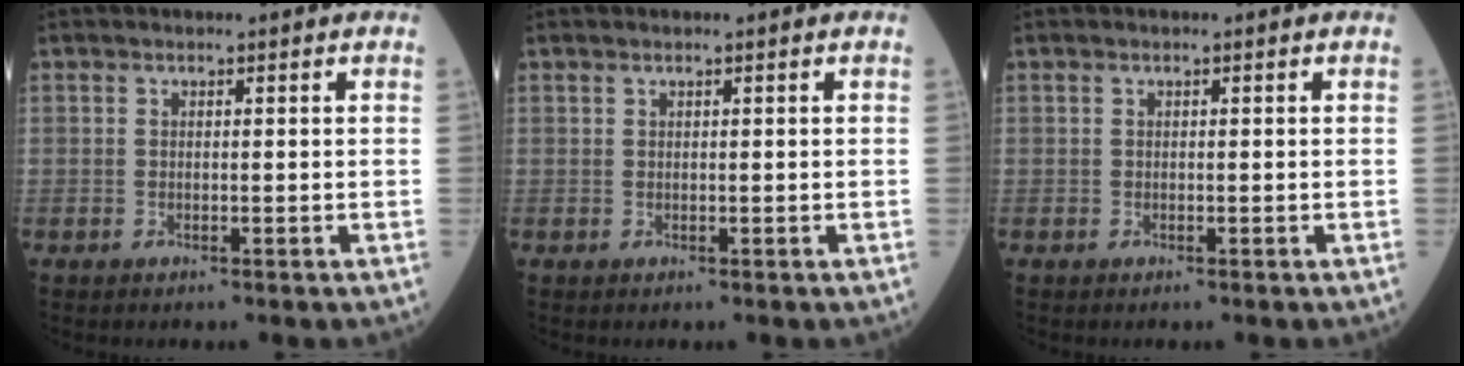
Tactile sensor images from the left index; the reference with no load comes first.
{"total": 0.0}
{"total": 0.0}